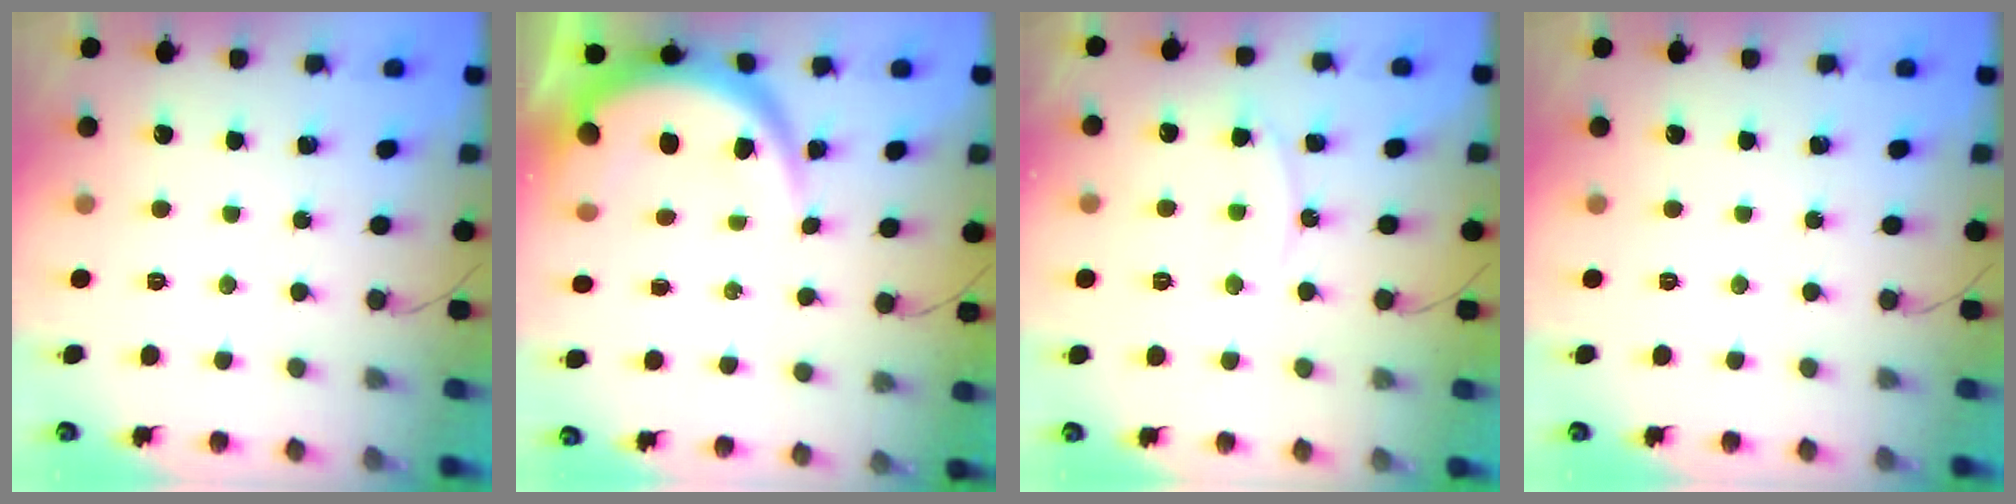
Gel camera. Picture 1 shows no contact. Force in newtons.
{"total": 10.5, "press": 10.4, "slide": 1.1}
{"total": 10.6, "press": 10.6, "slide": 0.8}
{"total": 0.0}